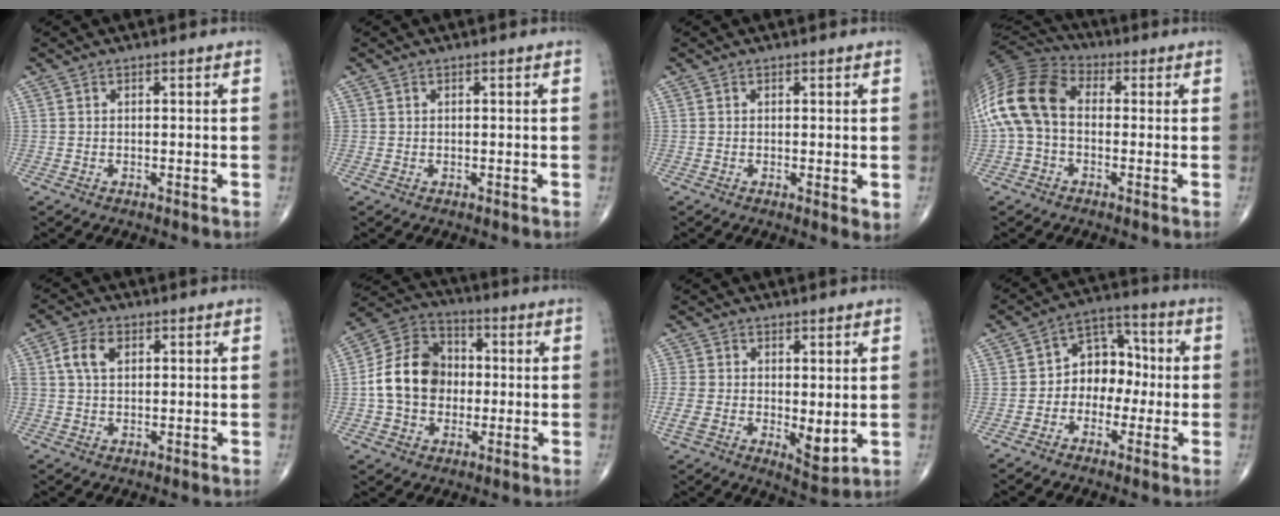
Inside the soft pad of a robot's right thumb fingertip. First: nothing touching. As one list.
[{"total": 0.0}, {"total": 2.4, "force": [0.1, 0.7, 2.2], "torque": [-0.037, -0.011, 0.000]}, {"total": 16.1, "force": [-0.1, 11.1, 11.7], "torque": [-0.249, 0.035, -0.012]}, {"total": 5.1, "force": [1.5, 3.3, 3.7], "torque": [-0.075, 0.009, 0.026]}, {"total": 13.8, "force": [-0.5, 11.2, 8.1], "torque": [-0.122, 0.031, -0.017]}, {"total": 9.5, "force": [-0.4, 4.9, 8.1], "torque": [-0.152, -0.015, 0.000]}, {"total": 9.3, "force": [-1.0, 7.1, 5.9], "torque": [-0.049, 0.042, -0.032]}]